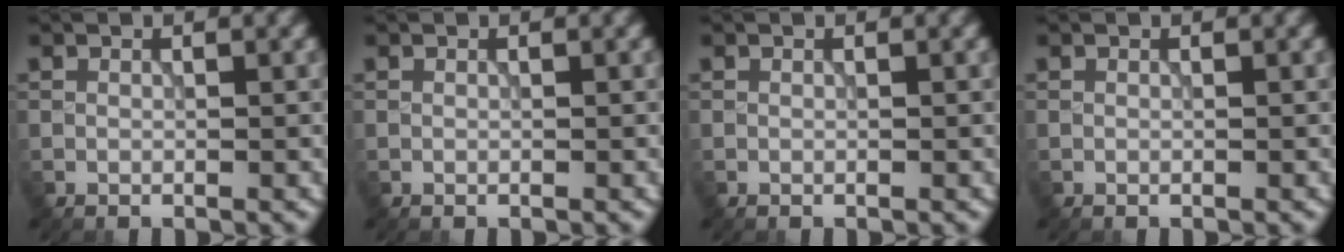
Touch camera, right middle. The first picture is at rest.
{"total": 0.0}
{"total": 0.0}
{"total": 0.0}